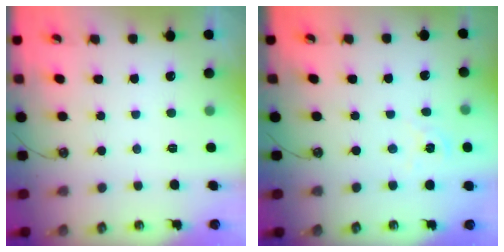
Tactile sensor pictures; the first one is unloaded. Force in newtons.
{"total": 1.8, "press": 1.8, "slide": 0.3}